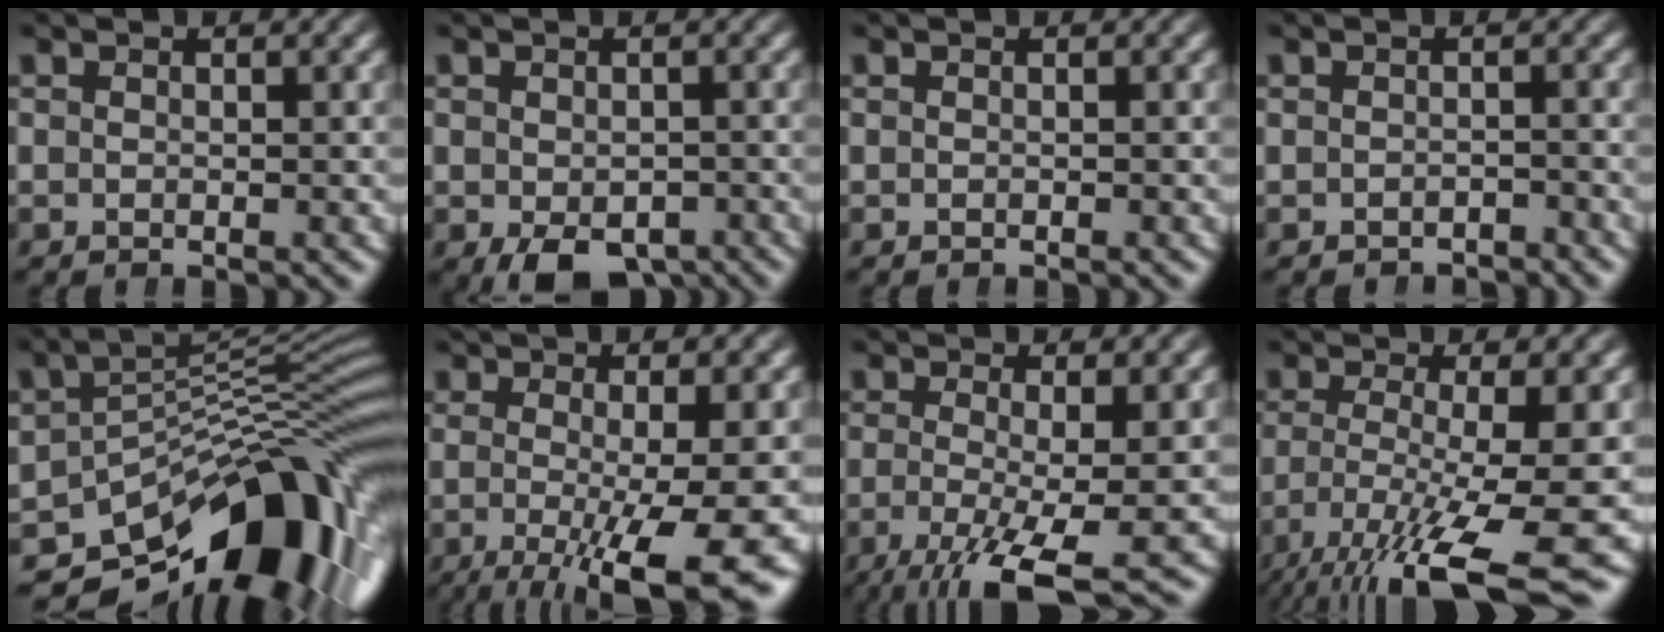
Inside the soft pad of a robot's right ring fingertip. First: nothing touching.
{"total": 4.6, "force": [-3.3, 1.9, 2.5], "torque": [-0.029, -0.031, -0.032]}
{"total": 0.0}
{"total": 1.9, "force": [-1.9, -0.1, -0.2], "torque": [0.010, -0.009, -0.028]}
{"total": 18.3, "force": [-8.4, 10.2, 12.7], "torque": [-0.184, -0.051, -0.108]}
{"total": 8.6, "force": [-3.5, 1.8, 7.7], "torque": [-0.121, -0.025, -0.039]}
{"total": 5.8, "force": [-3.2, 1.5, 4.6], "torque": [-0.095, -0.044, -0.034]}
{"total": 9.5, "force": [-4.6, 2.9, 7.8], "torque": [-0.144, -0.049, -0.044]}